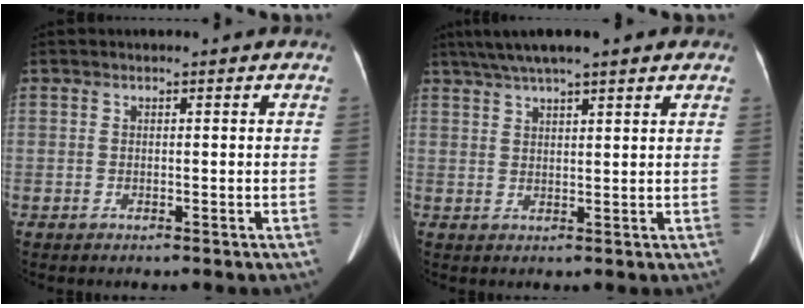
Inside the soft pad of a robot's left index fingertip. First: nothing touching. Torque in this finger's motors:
{"motor_torque": [0.94, -1.19, 0.60, 0.21]}